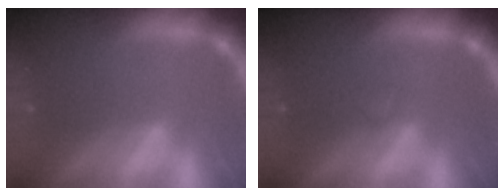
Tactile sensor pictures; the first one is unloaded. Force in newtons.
{"total": 0.9}